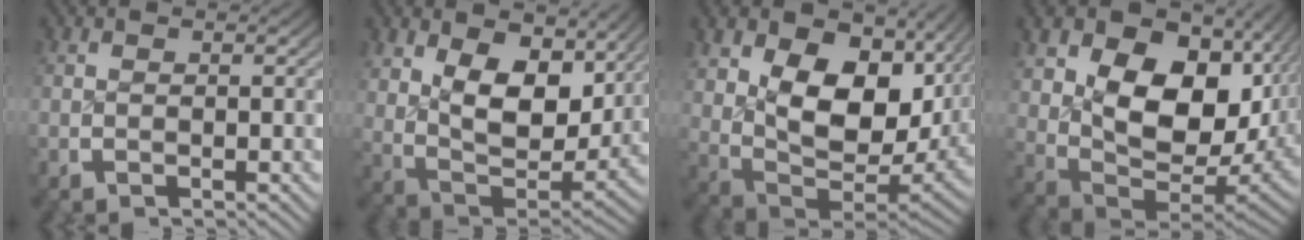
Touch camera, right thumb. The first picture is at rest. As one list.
[{"total": 9.4, "force": [1.9, 5.5, 7.3], "torque": [-0.163, -0.042, 0.041]}, {"total": 13.6, "force": [1.9, 8.6, 10.4], "torque": [-0.207, -0.050, 0.043]}, {"total": 15.3, "force": [1.7, 9.9, 11.6], "torque": [-0.212, -0.052, 0.039]}]